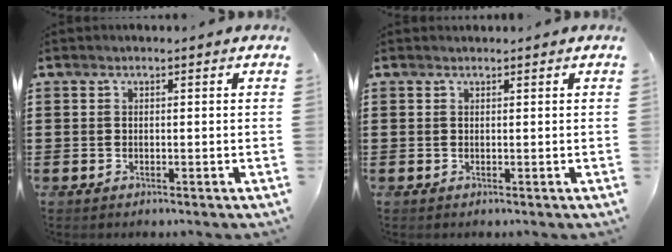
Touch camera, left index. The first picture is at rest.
{"total": 0.0}